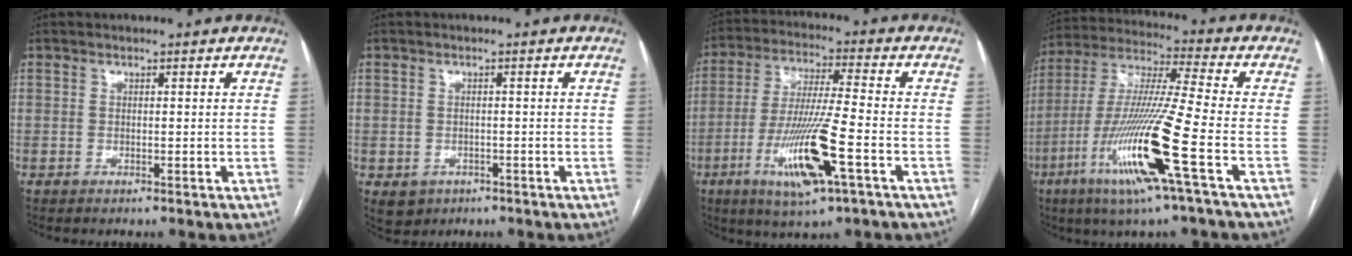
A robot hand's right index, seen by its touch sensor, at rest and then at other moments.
{"total": 3.6, "force": [-1.5, 3.1, 0.8], "torque": [-0.013, -0.001, -0.014]}
{"total": 14.0, "force": [-5.3, 0.8, 12.9], "torque": [-0.259, -0.022, -0.096]}
{"total": 17.9, "force": [-6.9, -0.8, 16.5], "torque": [-0.348, -0.025, -0.137]}